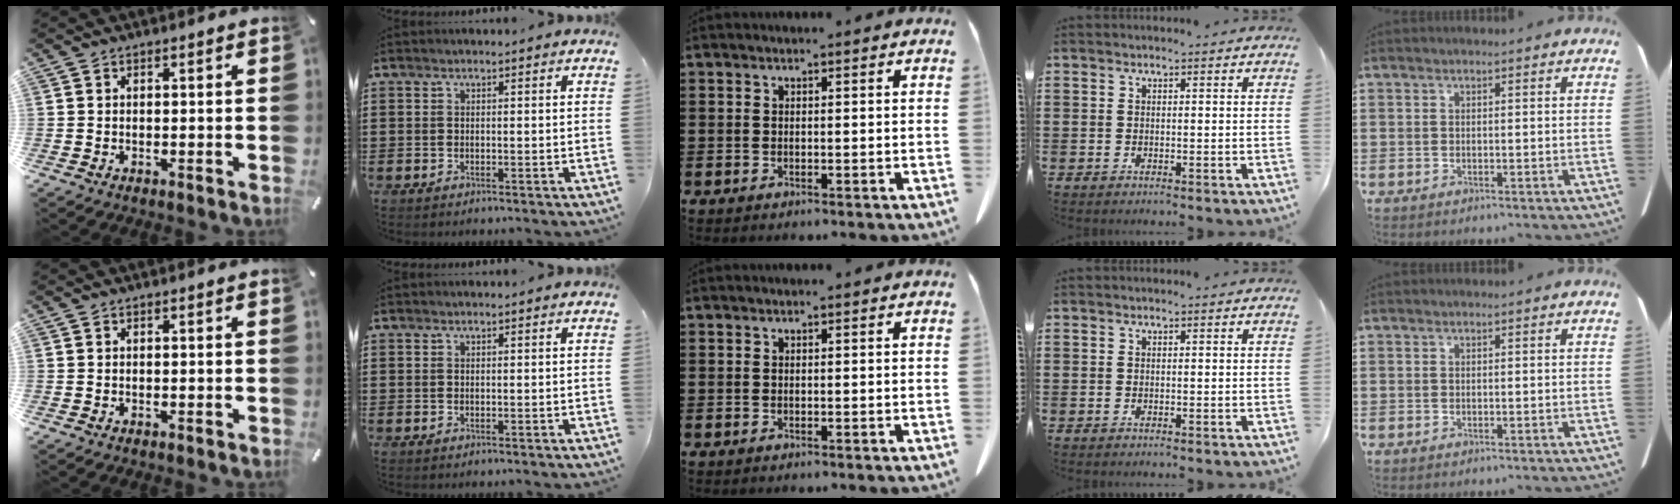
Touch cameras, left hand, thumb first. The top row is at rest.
{}